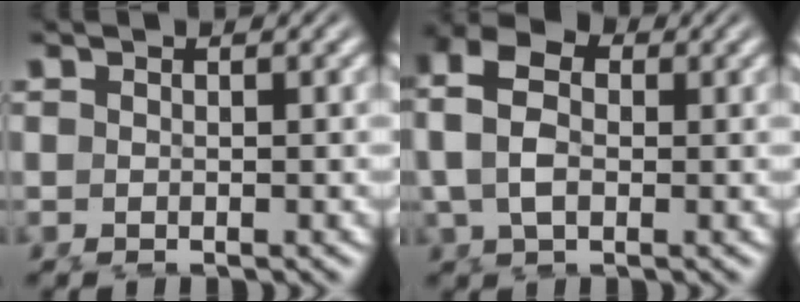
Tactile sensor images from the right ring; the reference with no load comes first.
{"total": 6.2, "force": [1.6, 4.5, 4.0], "torque": [-0.093, 0.002, 0.020]}